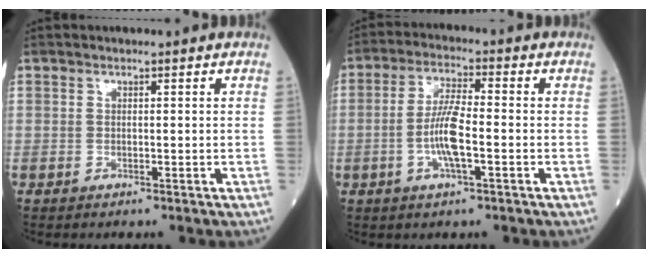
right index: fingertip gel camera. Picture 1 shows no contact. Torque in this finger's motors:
{"motor_torque": [0.21, -0.06, 0.13, 0.04]}